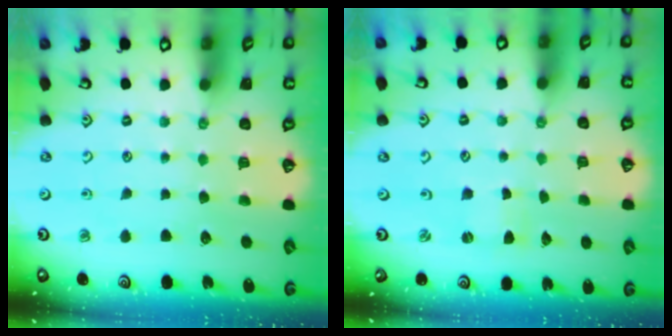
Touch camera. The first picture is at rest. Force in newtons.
{"total": 0.7, "press": 0.7, "slide": 0.0}